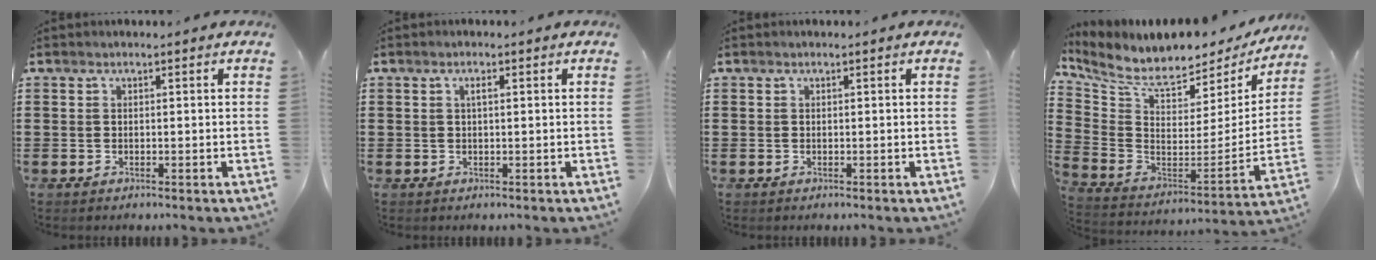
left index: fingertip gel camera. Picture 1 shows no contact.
{"total": 1.2, "force": [0.3, 0.3, 1.1], "torque": [-0.022, 0.003, 0.004]}
{"total": 0.0}
{"total": 6.9, "force": [5.9, 2.1, 3.1], "torque": [-0.093, -0.053, 0.100]}